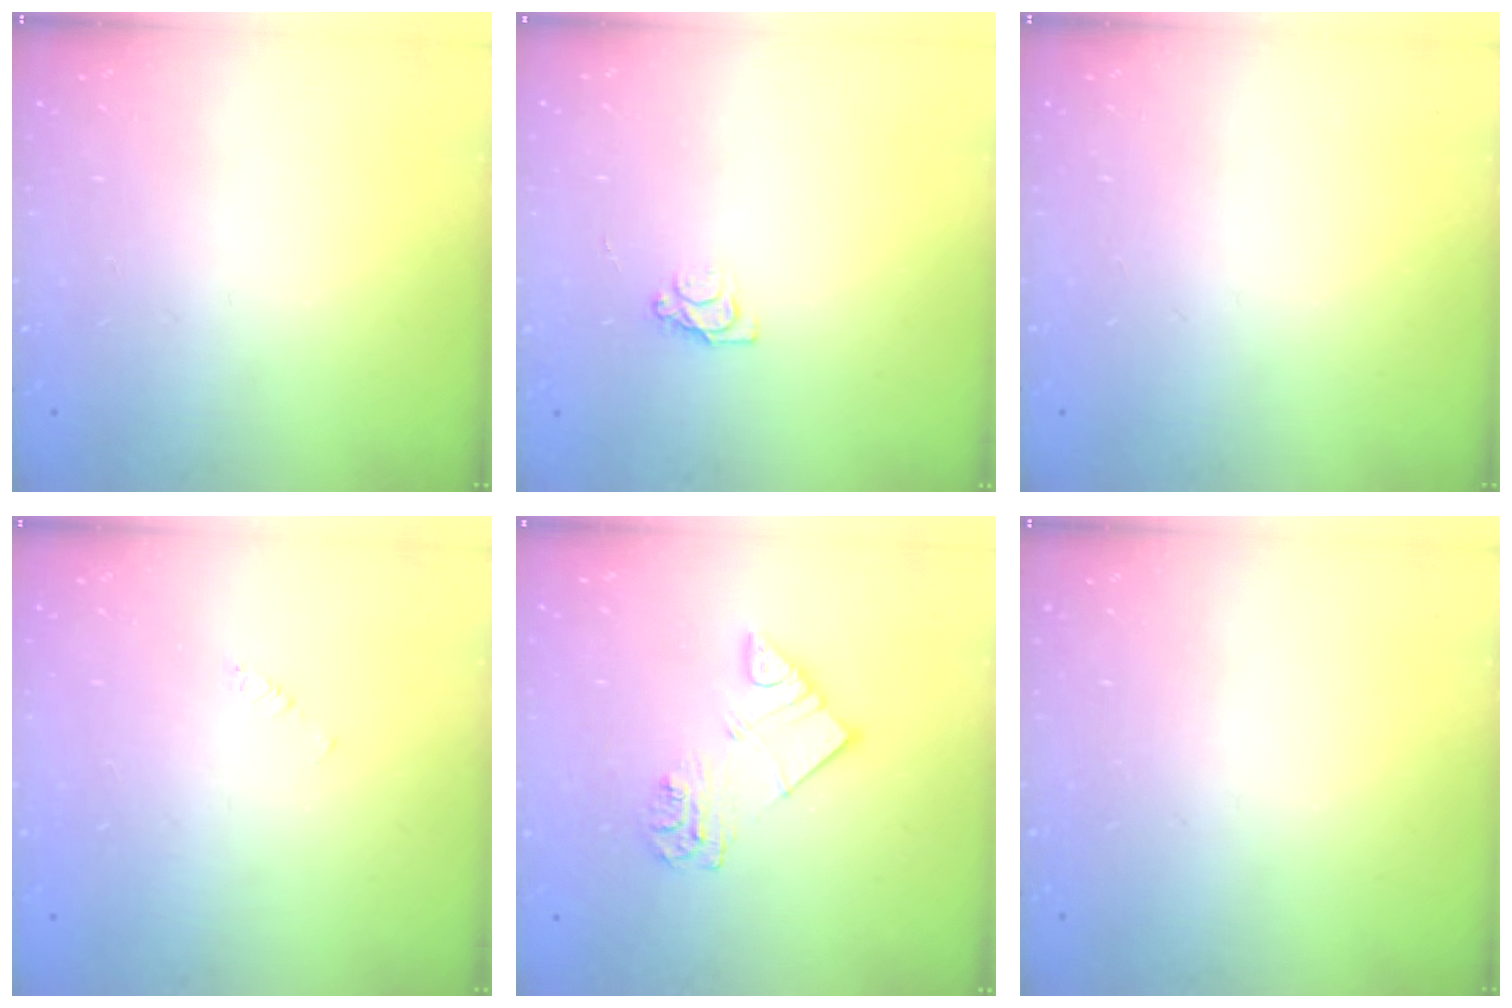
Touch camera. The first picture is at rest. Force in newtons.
{"total": 4.1, "press": 4.1, "slide": 0.4}
{"total": 0.0}
{"total": 1.1, "press": 1.1, "slide": 0.1}
{"total": 7.7, "press": 7.7, "slide": 0.7}
{"total": 0.0}